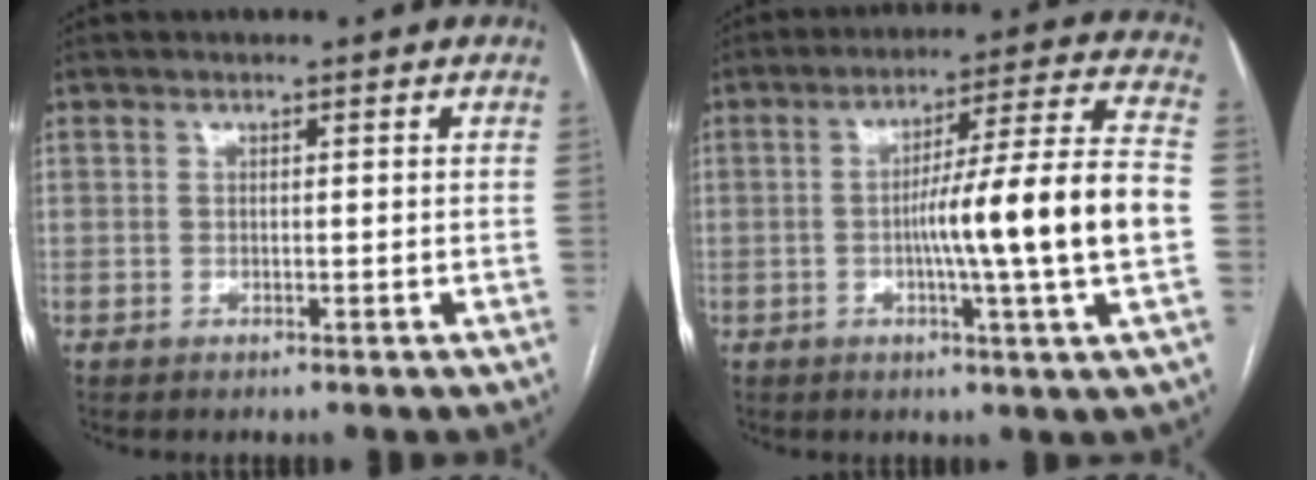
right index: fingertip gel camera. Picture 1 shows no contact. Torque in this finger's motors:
{"motor_torque": [0.81, 0.12, 0.57, 0.12]}